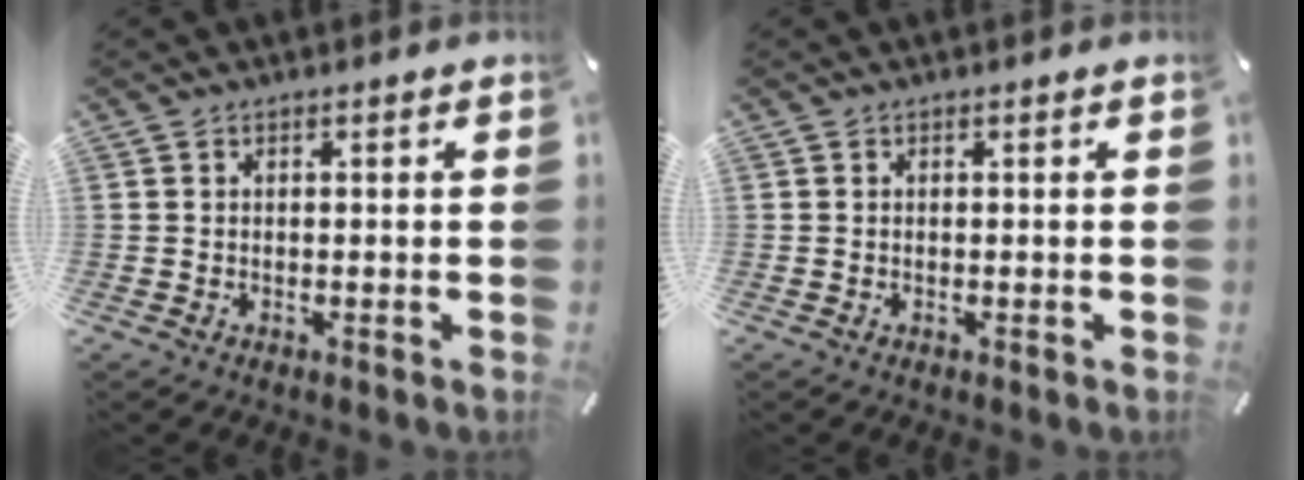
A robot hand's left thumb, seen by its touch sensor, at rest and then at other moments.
{"total": 0.0}